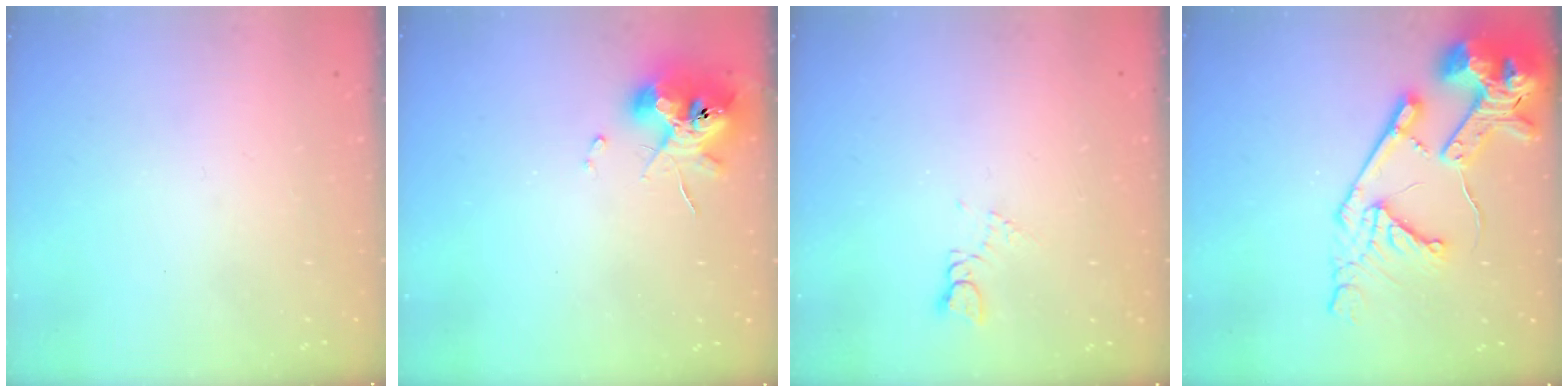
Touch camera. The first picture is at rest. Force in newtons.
{"total": 11.6, "press": 11.5, "slide": 1.3}
{"total": 1.9, "press": 1.8, "slide": 0.3}
{"total": 21.6, "press": 21.4, "slide": 2.4}